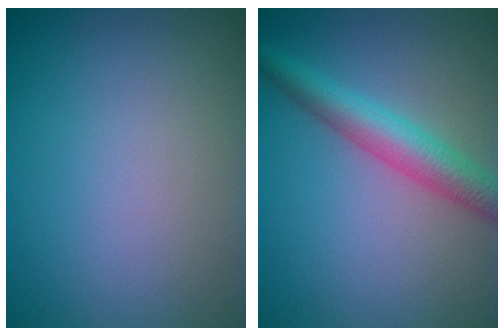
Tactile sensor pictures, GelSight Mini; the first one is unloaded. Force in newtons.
{"total": 4.4, "press": 4.4, "slide": 0.1}